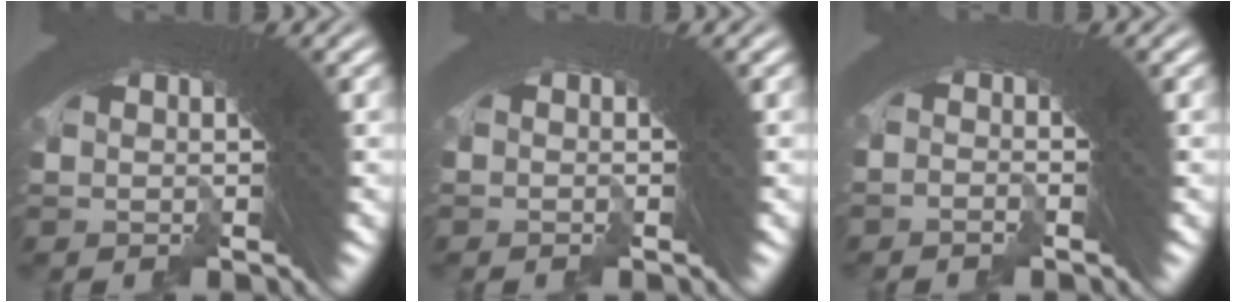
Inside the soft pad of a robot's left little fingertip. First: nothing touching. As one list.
[{"total": 1.7, "force": [-0.6, -0.9, -1.3], "torque": [0.023, -0.003, -0.008]}, {"total": 2.7, "force": [-1.0, -1.4, -2.0], "torque": [0.042, 0.000, -0.018]}]